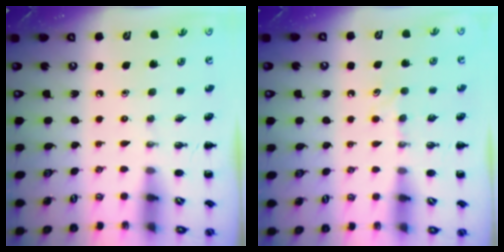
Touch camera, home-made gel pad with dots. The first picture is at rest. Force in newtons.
{"total": 3.9, "press": 3.6, "slide": 1.3}